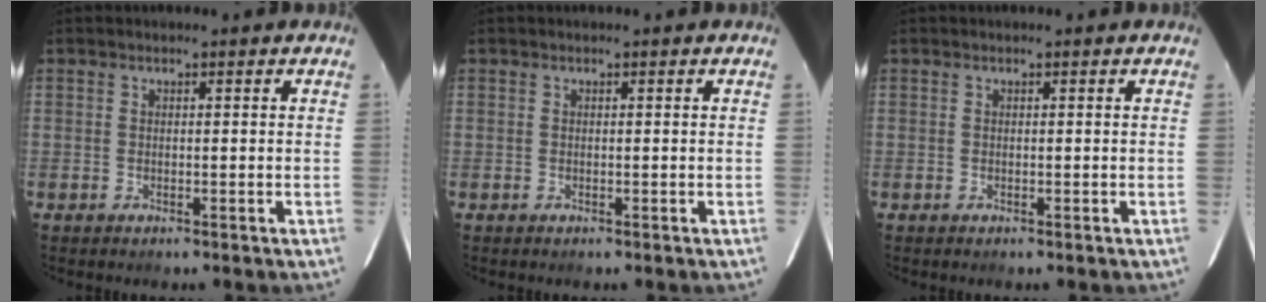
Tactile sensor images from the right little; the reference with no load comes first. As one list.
[{"total": 0.0}, {"total": 0.0}]